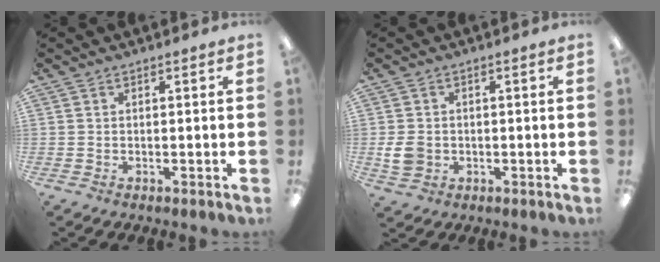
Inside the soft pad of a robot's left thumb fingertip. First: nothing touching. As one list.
[{"total": 4.9, "force": [-0.3, 4.1, 2.7], "torque": [-0.060, -0.001, -0.008]}]